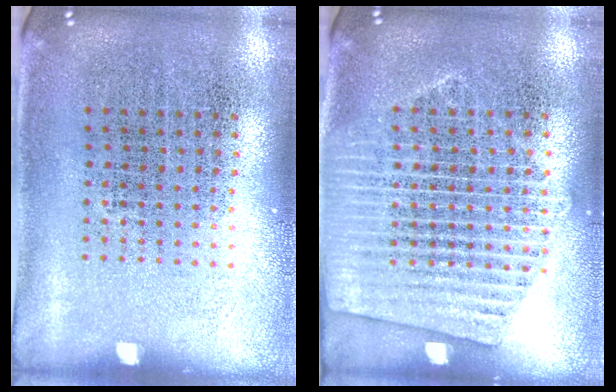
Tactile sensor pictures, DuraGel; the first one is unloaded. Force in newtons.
{"total": 1.7, "press": 1.6, "slide": 0.4}